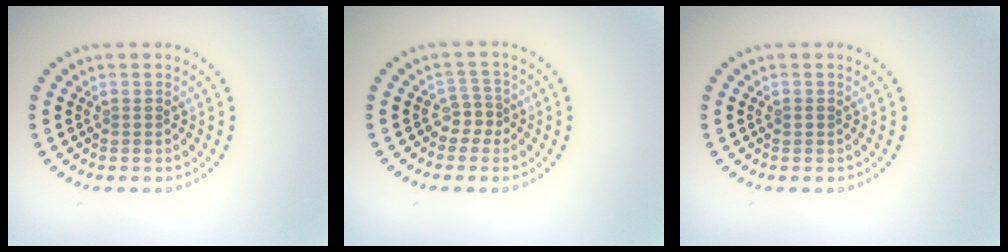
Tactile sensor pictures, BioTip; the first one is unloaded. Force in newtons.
{"total": 1.8, "press": 1.3, "slide": 1.3}
{"total": 0.6, "press": 0.6, "slide": 0.1}